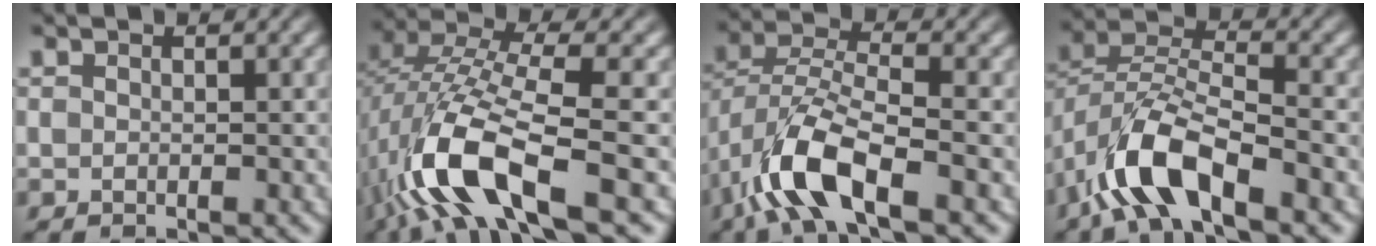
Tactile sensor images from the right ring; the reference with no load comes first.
{"total": 9.1, "force": [-1.7, 4.9, 7.4], "torque": [-0.182, -0.026, -0.016]}
{"total": 6.5, "force": [-1.5, 3.7, 5.1], "torque": [-0.127, -0.026, -0.013]}
{"total": 6.5, "force": [-1.8, 4.1, 4.6], "torque": [-0.116, -0.020, -0.026]}